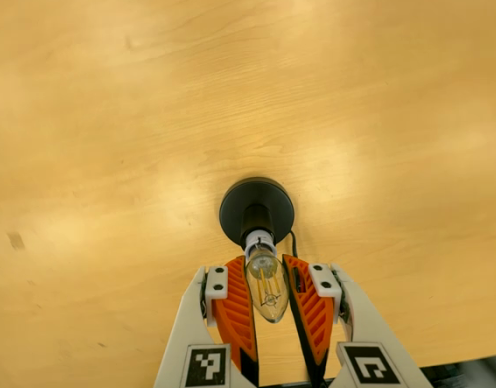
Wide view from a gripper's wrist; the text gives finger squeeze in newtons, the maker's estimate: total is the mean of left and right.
{"total": 16.1, "left": 15.5, "right": 16.7}